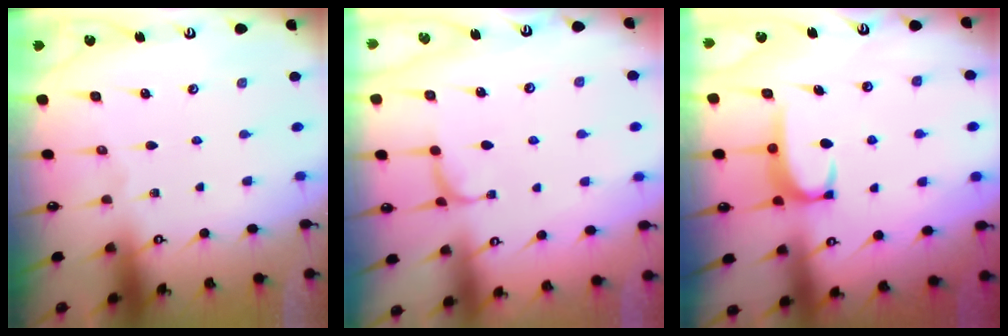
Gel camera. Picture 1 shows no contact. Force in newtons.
{"total": 1.2, "press": 1.0, "slide": 0.6}
{"total": 2.8, "press": 2.8, "slide": 0.4}